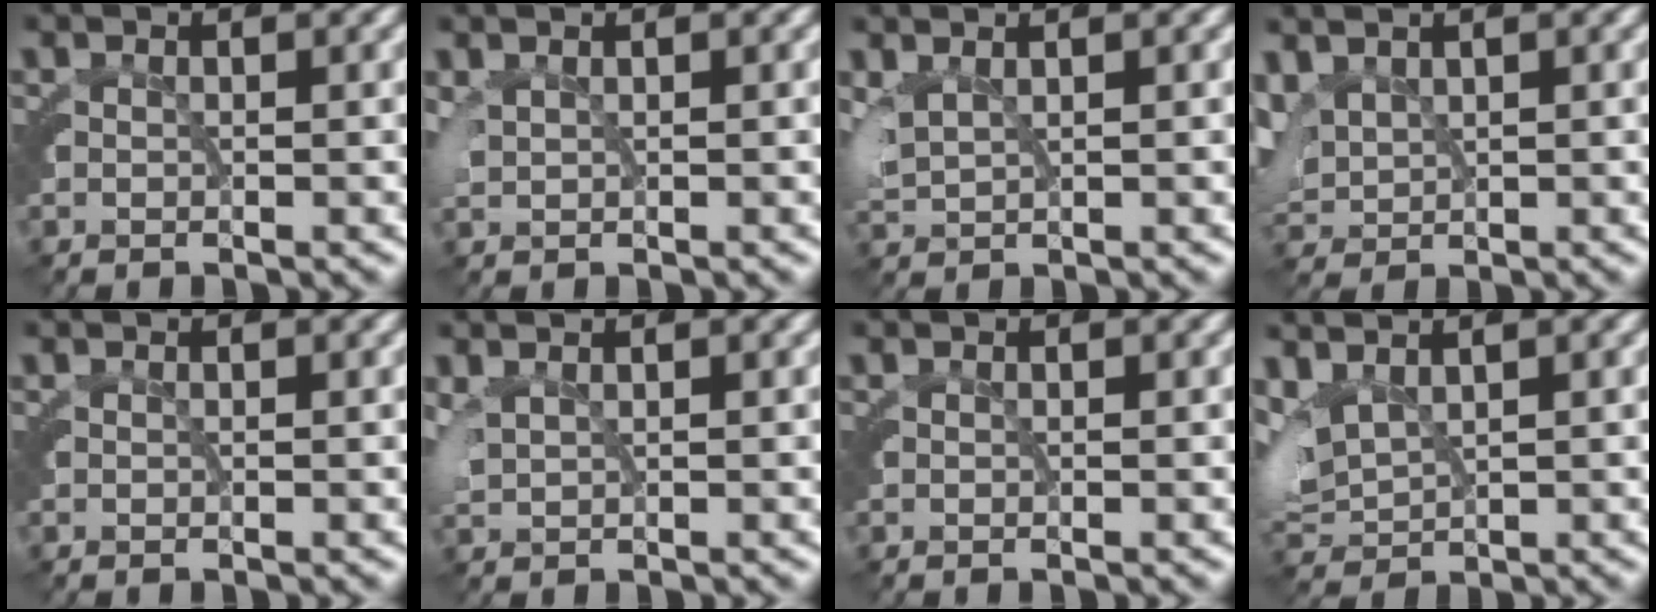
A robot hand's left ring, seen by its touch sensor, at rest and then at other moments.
{"total": 2.0, "force": [1.1, 1.2, 1.1], "torque": [-0.031, -0.001, 0.024]}
{"total": 3.2, "force": [1.4, 2.2, 2.0], "torque": [-0.056, -0.006, 0.032]}
{"total": 4.0, "force": [1.4, 3.1, 2.1], "torque": [-0.074, -0.013, 0.036]}
{"total": 0.0}
{"total": 2.5, "force": [1.3, 1.6, 1.5], "torque": [-0.042, -0.002, 0.028]}
{"total": 0.0}
{"total": 6.1, "force": [1.2, 4.8, 3.5], "torque": [-0.107, -0.014, 0.026]}